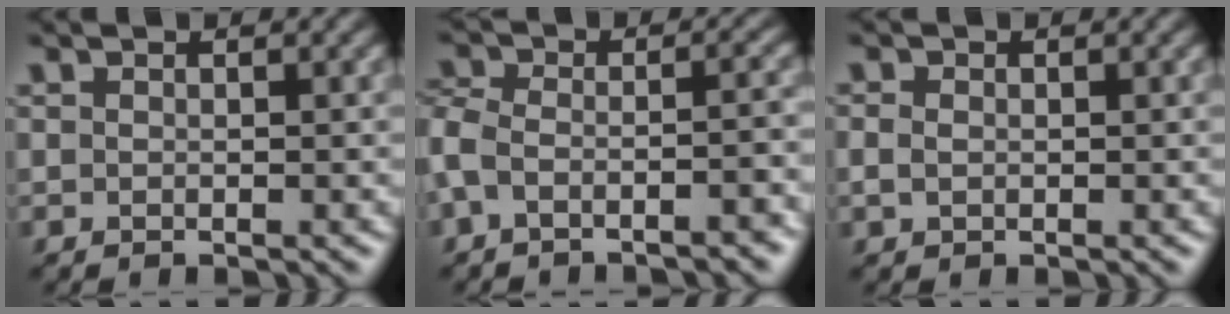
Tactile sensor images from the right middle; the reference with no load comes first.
{"total": 6.3, "force": [-3.5, 2.7, 4.5], "torque": [-0.066, 0.004, -0.055]}
{"total": 0.9, "force": [0.1, 0.7, 0.4], "torque": [-0.010, 0.004, 0.002]}